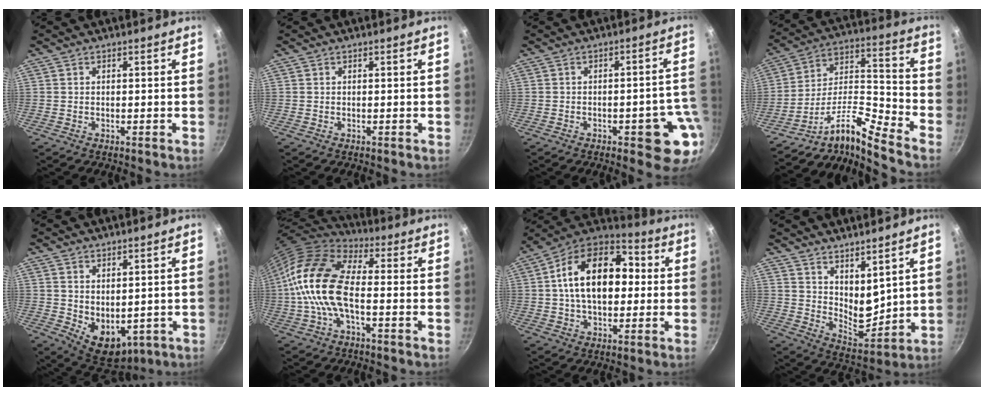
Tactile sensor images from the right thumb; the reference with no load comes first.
{"total": 0.0}
{"total": 8.7, "force": [-3.3, 3.3, 7.4], "torque": [-0.050, 0.020, -0.036]}
{"total": 13.7, "force": [-10.6, 1.7, 8.6], "torque": [-0.137, 0.098, -0.210]}
{"total": 9.1, "force": [-0.2, 6.2, 6.7], "torque": [-0.075, -0.018, 0.022]}
{"total": 16.1, "force": [-1.8, 7.9, 13.9], "torque": [-0.263, 0.032, -0.053]}
{"total": 19.8, "force": [1.6, 12.7, 15.1], "torque": [-0.219, 0.036, 0.007]}
{"total": 9.5, "force": [6.0, 4.1, 6.1], "torque": [-0.077, -0.064, 0.109]}